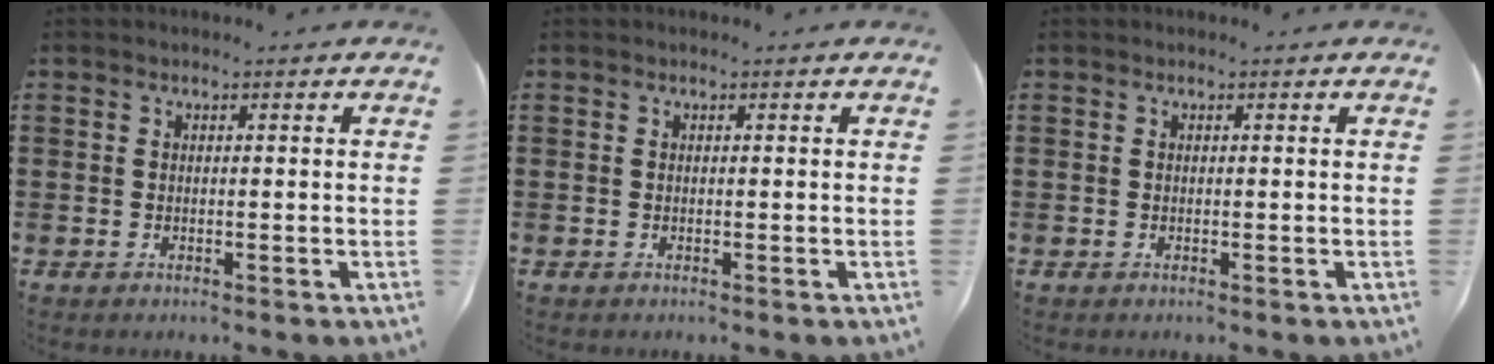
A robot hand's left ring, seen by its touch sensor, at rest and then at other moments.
{"total": 0.0}
{"total": 0.0}